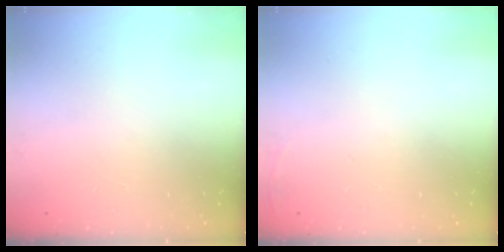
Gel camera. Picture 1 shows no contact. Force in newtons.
{"total": 2.7, "press": 2.6, "slide": 1.0}